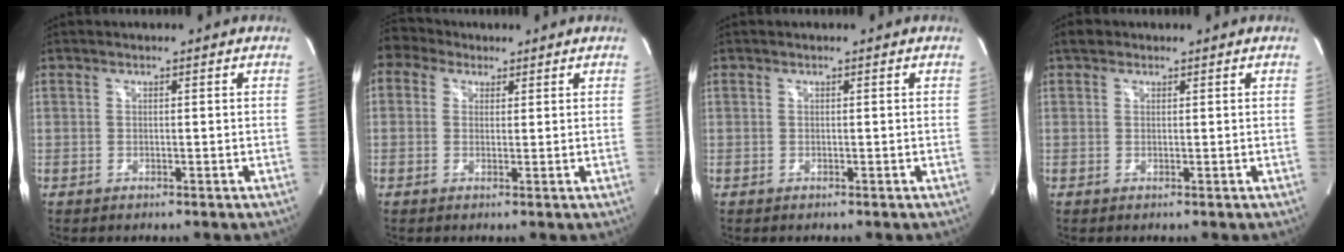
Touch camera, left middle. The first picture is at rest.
{"total": 2.9, "force": [2.2, 1.9, -0.5], "torque": [-0.004, 0.019, 0.044]}
{"total": 0.0}
{"total": 1.4, "force": [1.0, 0.8, 0.4], "torque": [-0.009, 0.013, 0.016]}